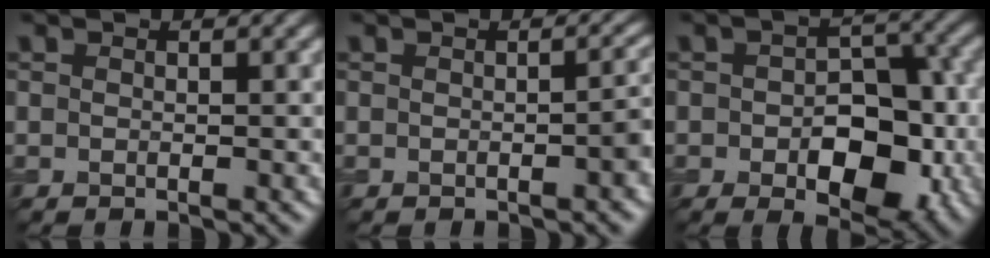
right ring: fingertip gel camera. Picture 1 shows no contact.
{"total": 2.4, "force": [-0.6, 0.9, 2.1], "torque": [-0.004, 0.014, -0.001]}
{"total": 8.6, "force": [-2.0, 5.1, 6.7], "torque": [-0.093, -0.001, -0.020]}